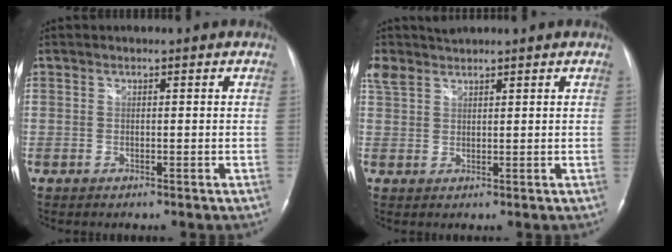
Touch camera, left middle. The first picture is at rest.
{"total": 2.9, "force": [2.9, 0.6, 0.2], "torque": [-0.019, 0.017, 0.063]}